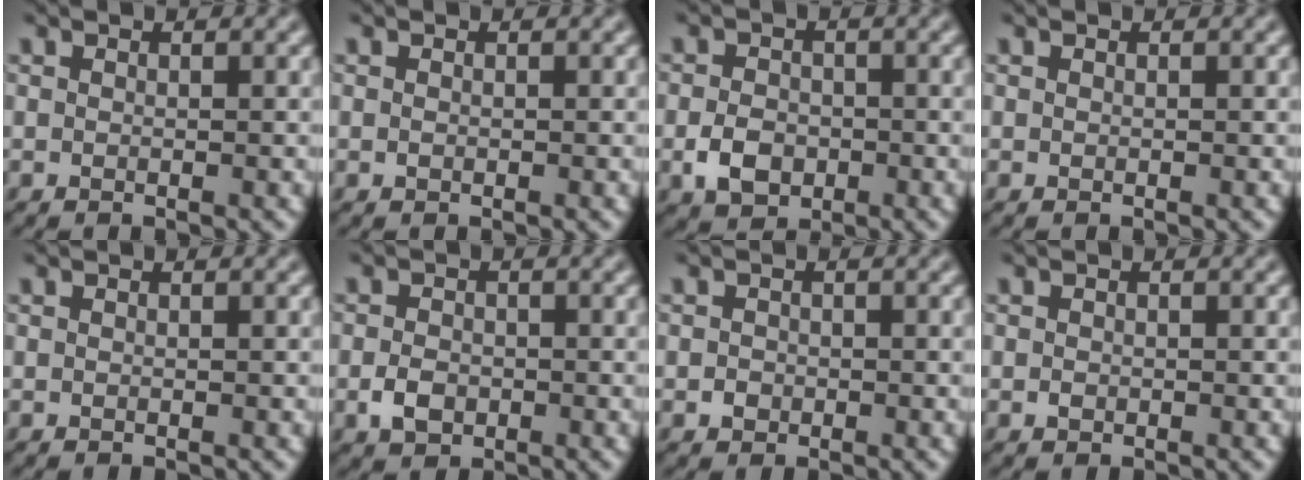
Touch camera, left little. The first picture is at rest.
{"total": 0.0}
{"total": 3.3, "force": [-1.1, 2.5, 1.9], "torque": [-0.037, -0.001, -0.024]}
{"total": 0.0}
{"total": 0.0}
{"total": 2.3, "force": [-0.8, 1.7, 1.4], "torque": [-0.027, -0.002, -0.019]}
{"total": 0.9, "force": [-0.3, 0.8, 0.2], "torque": [-0.001, -0.004, -0.009]}
{"total": 0.6, "force": [-0.2, 0.5, 0.2], "torque": [-0.004, -0.003, -0.003]}